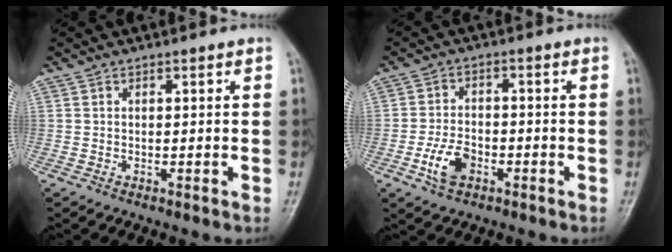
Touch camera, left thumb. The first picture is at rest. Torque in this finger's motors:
{"motor_torque": [0.30, 0.43, 0.64, 0.35, 0.07]}